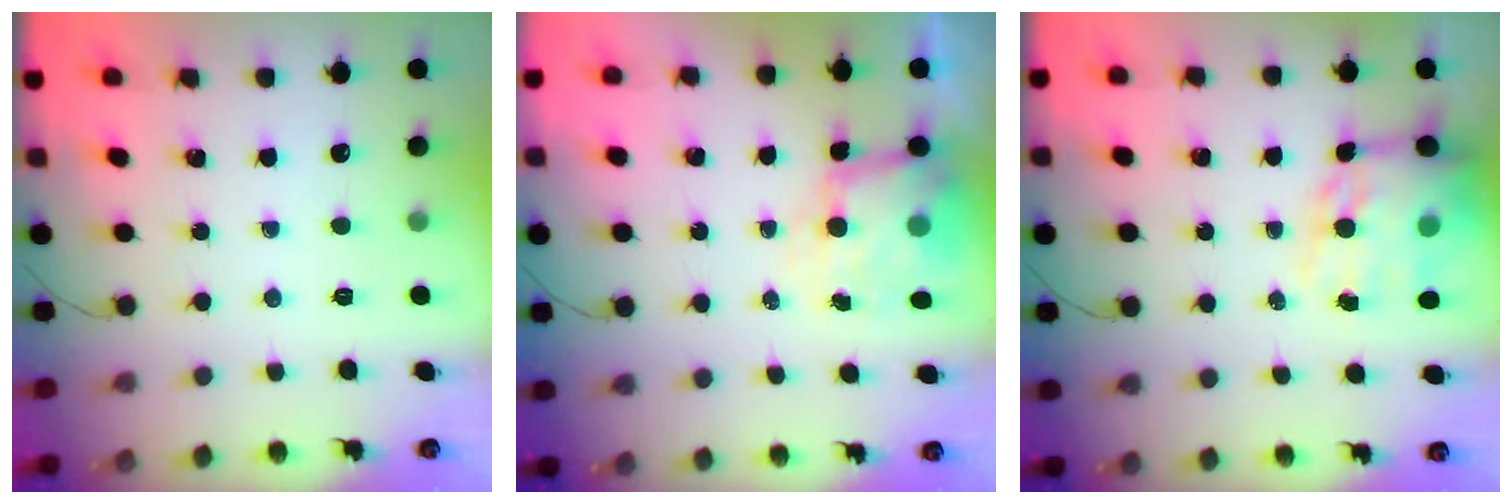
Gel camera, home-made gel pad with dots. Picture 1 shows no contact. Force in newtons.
{"total": 7.4, "press": 7.3, "slide": 0.9}
{"total": 17.7, "press": 17.1, "slide": 4.8}